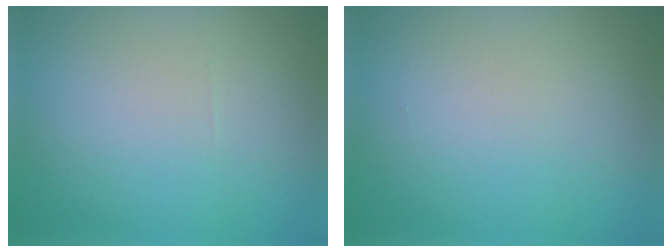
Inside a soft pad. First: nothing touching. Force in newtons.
{"total": 0.0}